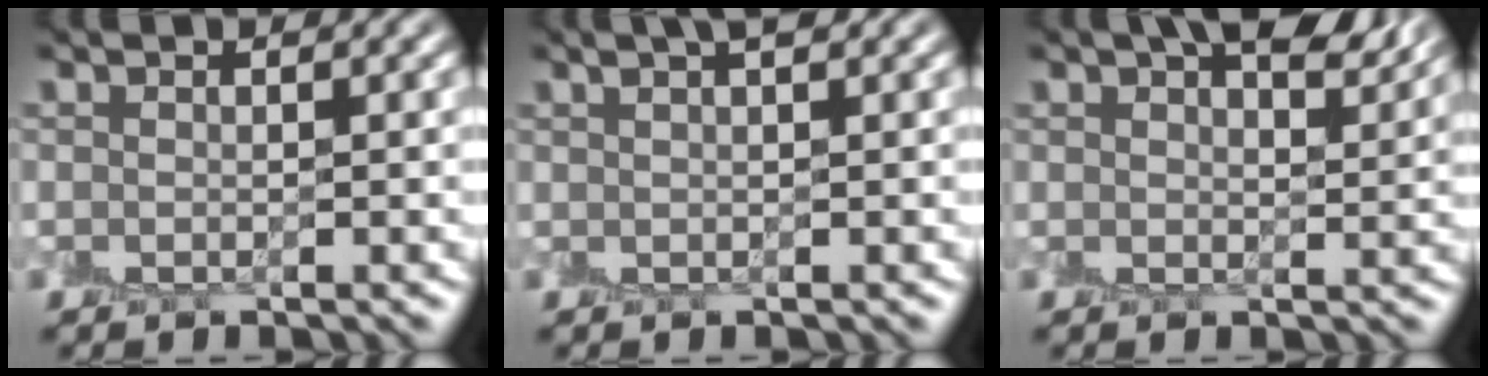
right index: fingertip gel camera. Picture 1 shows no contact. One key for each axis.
{"total": 1.8, "fx": 1.1, "fy": 0.2, "fz": 1.4, "tx": -0.015, "ty": 0.004, "tz": 0.018}
{"total": 5.9, "fx": 3.9, "fy": 1.9, "fz": 4.0, "tx": -0.029, "ty": 0.022, "tz": 0.040}